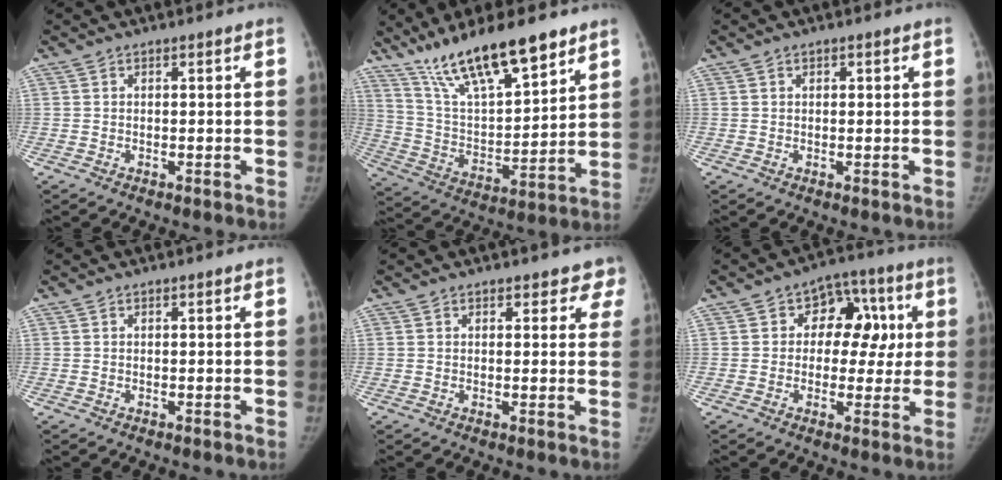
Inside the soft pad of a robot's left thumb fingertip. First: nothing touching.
{"total": 19.7, "force": [14.2, 5.2, 12.7], "torque": [-0.197, -0.060, 0.260]}
{"total": 0.7, "force": [0.3, 0.6, 0.2], "torque": [0.005, -0.001, 0.003]}
{"total": 0.0}
{"total": 4.2, "force": [3.4, 2.3, 0.8], "torque": [0.038, -0.014, 0.025]}
{"total": 11.2, "force": [1.7, 8.2, 7.4], "torque": [-0.038, 0.023, 0.017]}